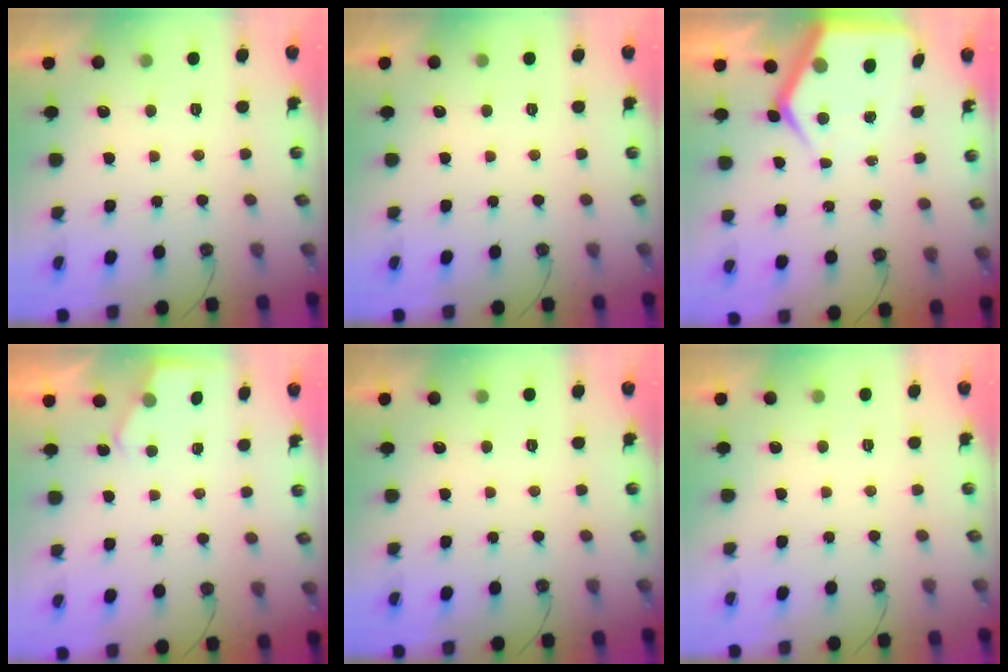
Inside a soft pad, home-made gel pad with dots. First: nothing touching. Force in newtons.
{"total": 0.0}
{"total": 8.6, "press": 8.5, "slide": 0.9}
{"total": 1.8, "press": 1.7, "slide": 0.3}
{"total": 0.0}
{"total": 0.0}